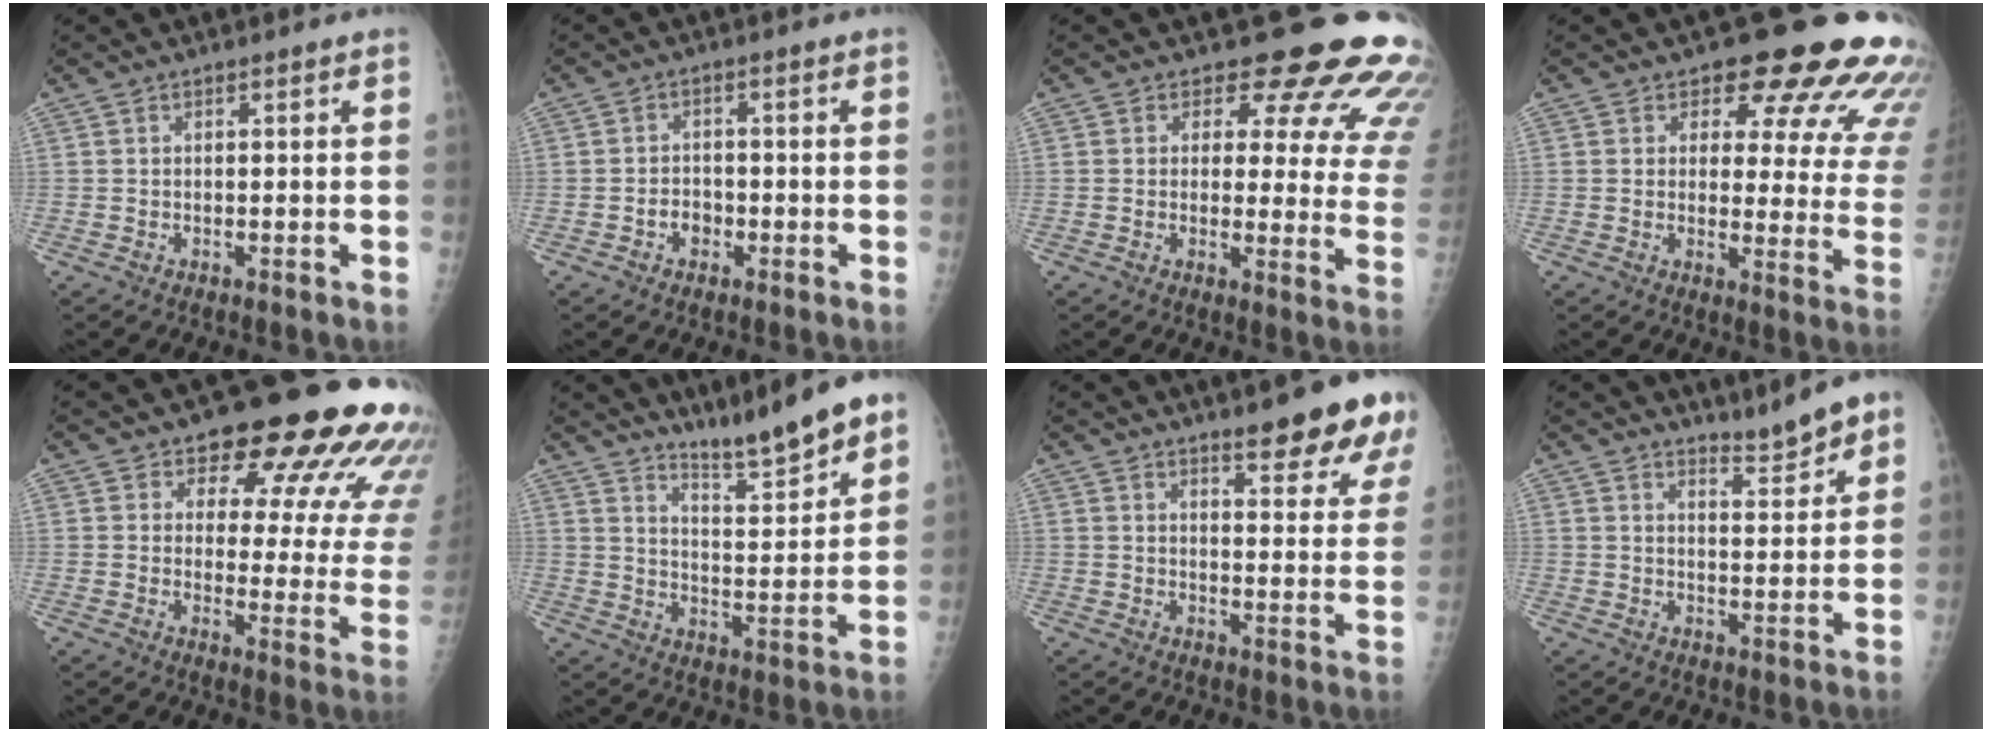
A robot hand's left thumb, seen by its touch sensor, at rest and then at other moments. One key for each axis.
{"total": 2.9, "fx": -1.3, "fy": 2.3, "fz": 1.3, "tx": -0.006, "ty": 0.013, "tz": -0.023}
{"total": 16.9, "fx": 13.8, "fy": 6.8, "fz": 6.9, "tx": -0.029, "ty": -0.102, "tz": 0.132}
{"total": 18.2, "fx": 13.7, "fy": 7.3, "fz": 9.4, "tx": -0.057, "ty": -0.082, "tz": 0.141}
{"total": 20.8, "fx": 15.2, "fy": 8.2, "fz": 11.5, "tx": -0.093, "ty": -0.078, "tz": 0.173}
{"total": 11.3, "fx": 9.0, "fy": 0.7, "fz": 6.7, "tx": -0.096, "ty": -0.060, "tz": 0.152}
{"total": 13.4, "fx": 9.9, "fy": 3.0, "fz": 8.5, "tx": -0.070, "ty": -0.059, "tz": 0.120}
{"total": 5.0, "fx": 4.3, "fy": 0.4, "fz": 2.6, "tx": -0.031, "ty": -0.037, "tz": 0.074}